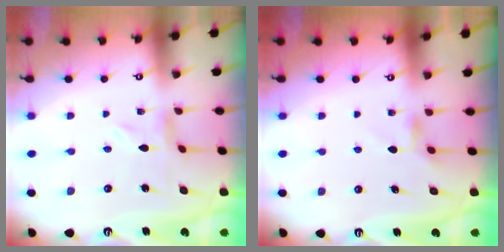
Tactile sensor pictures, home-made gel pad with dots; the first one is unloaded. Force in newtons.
{"total": 3.9, "press": 3.9, "slide": 0.4}